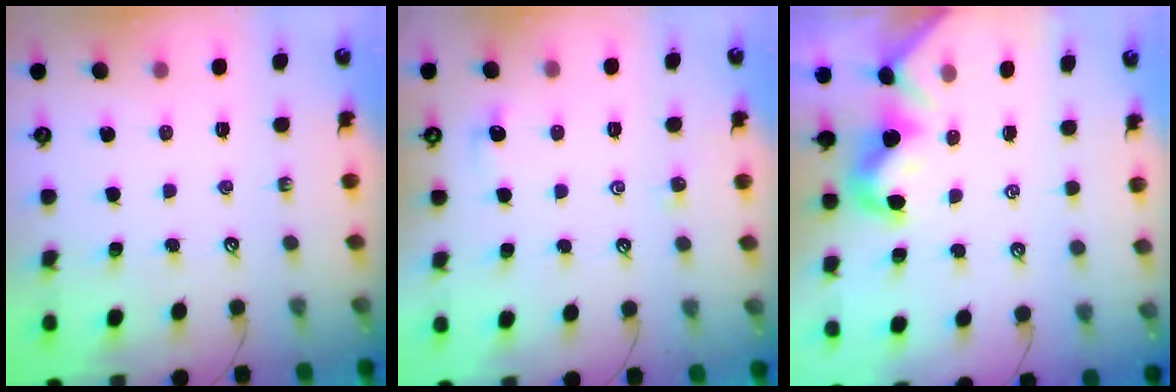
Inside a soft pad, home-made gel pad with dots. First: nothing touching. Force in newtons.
{"total": 0.0}
{"total": 0.0}